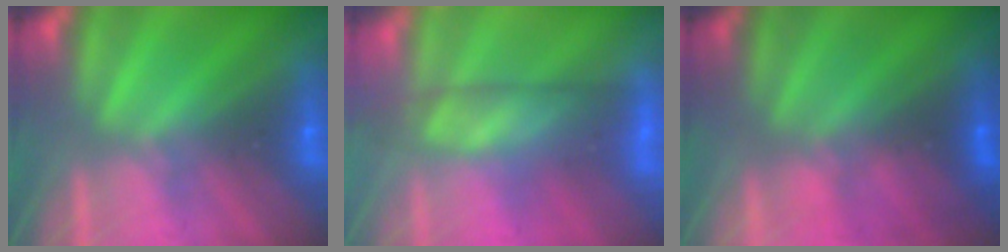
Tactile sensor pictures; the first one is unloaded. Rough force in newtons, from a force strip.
{"total": 3.8}
{"total": 2.9}